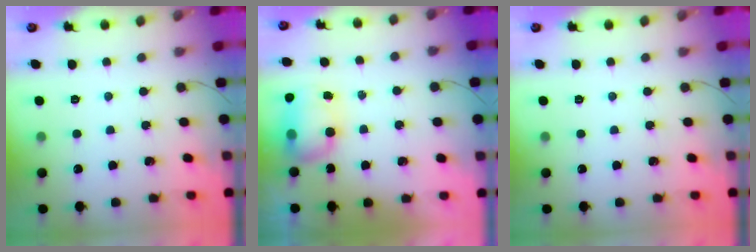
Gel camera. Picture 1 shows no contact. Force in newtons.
{"total": 8.2, "press": 8.1, "slide": 1.3}
{"total": 0.0}